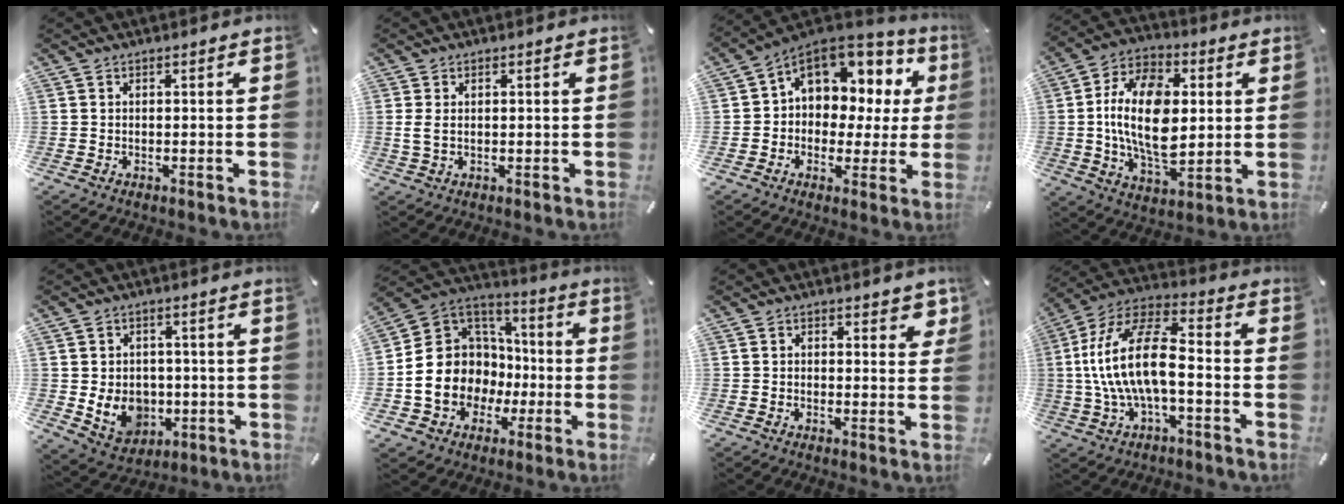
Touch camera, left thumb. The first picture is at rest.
{"total": 2.4, "force": [0.4, 1.3, 2.0], "torque": [-0.047, 0.000, 0.005]}
{"total": 11.3, "force": [4.8, 8.5, 5.8], "torque": [-0.097, -0.036, 0.091]}
{"total": 17.7, "force": [1.3, 11.1, 13.7], "torque": [-0.293, 0.005, 0.019]}
{"total": 9.0, "force": [-1.6, 7.7, 4.5], "torque": [-0.092, 0.012, -0.024]}
{"total": 15.8, "force": [-4.3, 14.0, 5.8], "torque": [-0.134, 0.006, -0.071]}
{"total": 2.9, "force": [0.9, 1.8, 2.1], "torque": [-0.012, -0.006, 0.007]}
{"total": 17.3, "force": [-2.4, 7.8, 15.2], "torque": [-0.313, 0.008, -0.045]}